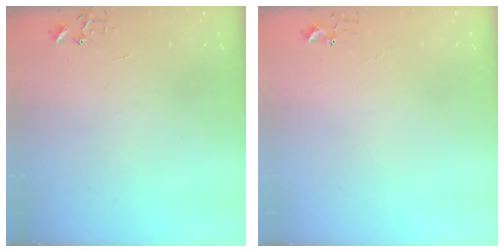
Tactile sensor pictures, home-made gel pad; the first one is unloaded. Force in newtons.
{"total": 2.7, "press": 2.7, "slide": 0.3}